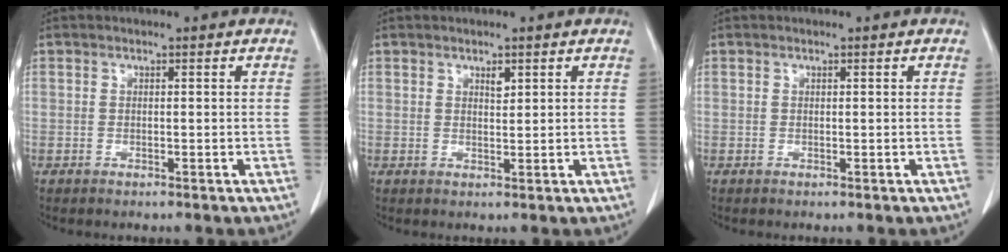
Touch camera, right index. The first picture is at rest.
{"total": 1.2, "force": [0.7, 0.5, 0.8], "torque": [-0.013, -0.005, 0.012]}
{"total": 0.0}